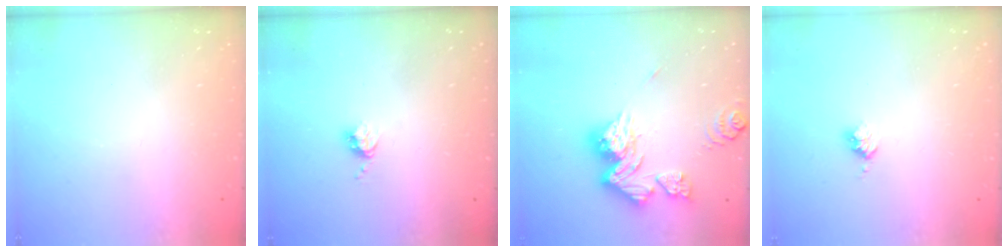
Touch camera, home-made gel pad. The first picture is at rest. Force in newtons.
{"total": 3.5, "press": 3.4, "slide": 0.5}
{"total": 14.6, "press": 14.5, "slide": 1.5}
{"total": 2.5, "press": 2.5, "slide": 0.3}